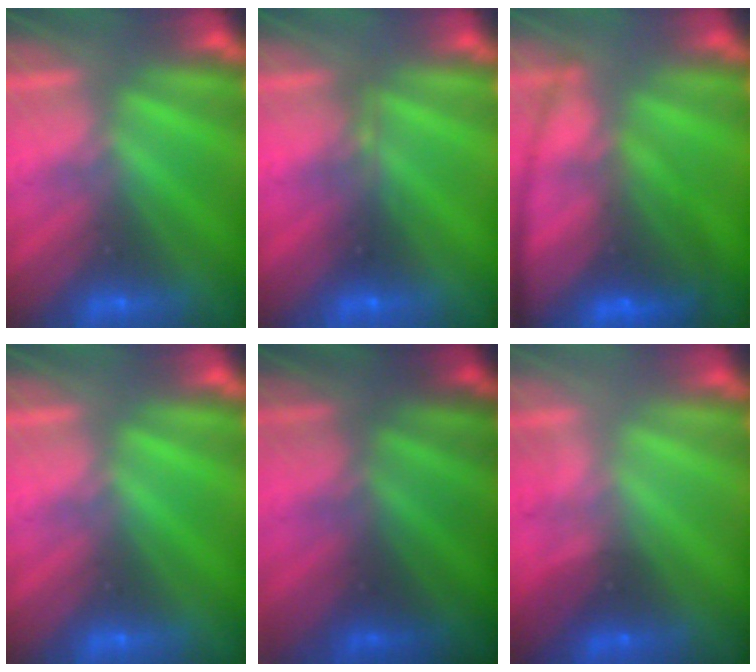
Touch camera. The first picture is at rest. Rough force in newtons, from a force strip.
{"total": 2.3}
{"total": 5.7}
{"total": 0.0}
{"total": 4.9}
{"total": 1.8}